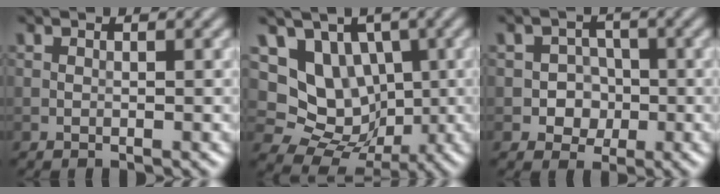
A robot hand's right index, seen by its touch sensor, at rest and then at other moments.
{"total": 7.6, "force": [1.2, 6.4, 4.0], "torque": [-0.055, -0.012, 0.008]}
{"total": 3.2, "force": [-0.8, 2.9, 1.2], "torque": [0.005, 0.001, -0.029]}